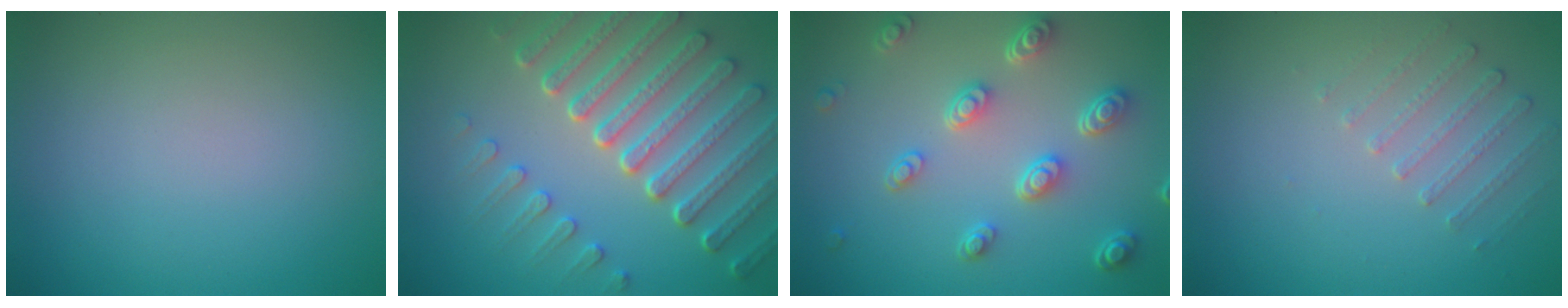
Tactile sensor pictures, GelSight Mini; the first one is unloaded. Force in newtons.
{"total": 7.5, "press": 5.6, "slide": 5.0}
{"total": 4.8, "press": 3.6, "slide": 3.2}
{"total": 1.5, "press": 1.0, "slide": 1.1}